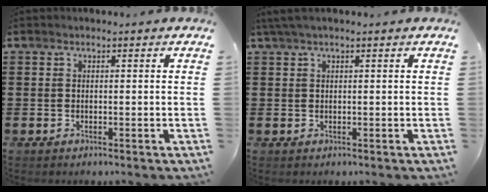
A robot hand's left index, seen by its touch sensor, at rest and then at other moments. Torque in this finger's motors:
{"motor_torque": [0.39, -0.30, 0.29, 0.04]}